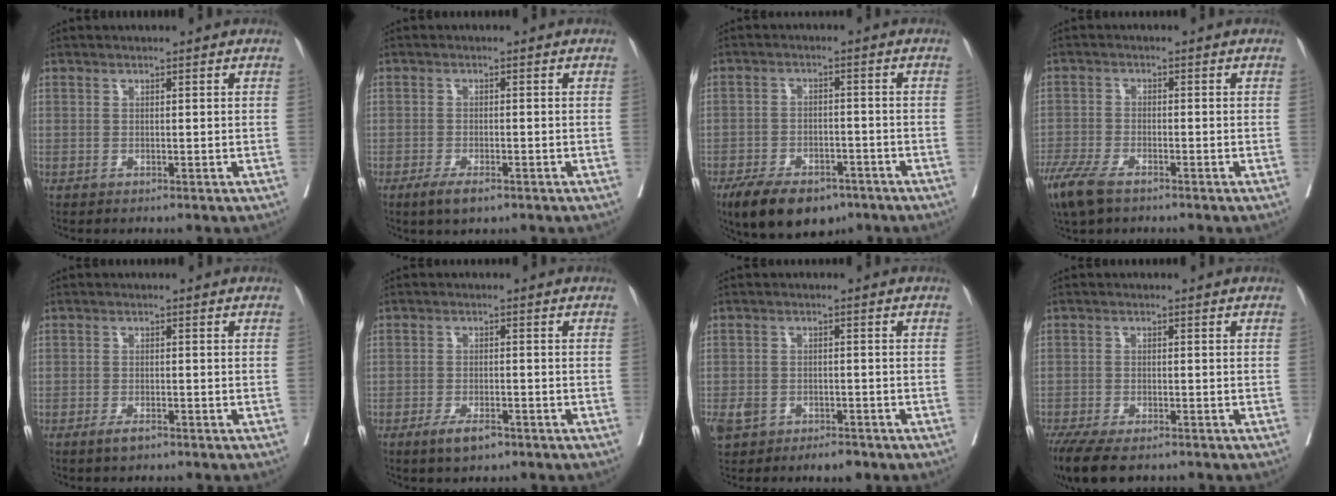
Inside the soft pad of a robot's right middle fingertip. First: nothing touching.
{"total": 3.7, "force": [-2.3, 1.1, 2.6], "torque": [-0.049, -0.004, -0.037]}
{"total": 11.6, "force": [-8.1, 5.4, 6.3], "torque": [-0.104, -0.005, -0.128]}
{"total": 7.2, "force": [-5.2, 2.4, 4.4], "torque": [-0.087, -0.014, -0.094]}
{"total": 2.0, "force": [-1.4, 0.6, 1.3], "torque": [-0.025, -0.001, -0.024]}
{"total": 3.9, "force": [-2.5, 1.3, 2.7], "torque": [-0.051, -0.001, -0.040]}
{"total": 5.0, "force": [-3.1, 2.9, 2.7], "torque": [-0.046, 0.004, -0.043]}
{"total": 8.7, "force": [-6.5, 2.9, 5.1], "torque": [-0.084, -0.015, -0.104]}